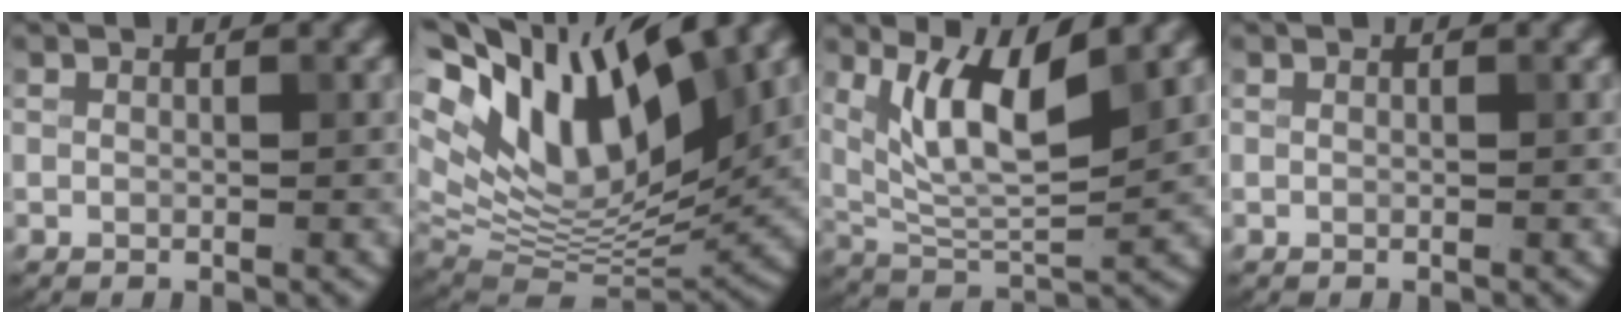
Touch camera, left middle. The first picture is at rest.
{"total": 14.4, "force": [6.0, 6.5, 11.4], "torque": [-0.213, 0.014, 0.103]}
{"total": 7.0, "force": [3.2, 2.2, 5.8], "torque": [-0.113, -0.011, 0.064]}
{"total": 0.0}